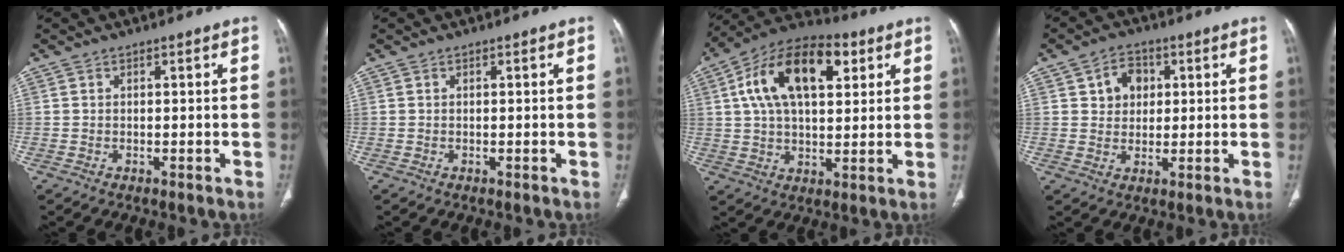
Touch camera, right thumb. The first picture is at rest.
{"total": 0.0}
{"total": 19.0, "force": [6.2, 10.1, 14.9], "torque": [-0.232, 0.011, 0.097]}
{"total": 6.0, "force": [1.9, 4.7, 3.2], "torque": [-0.020, -0.001, 0.029]}